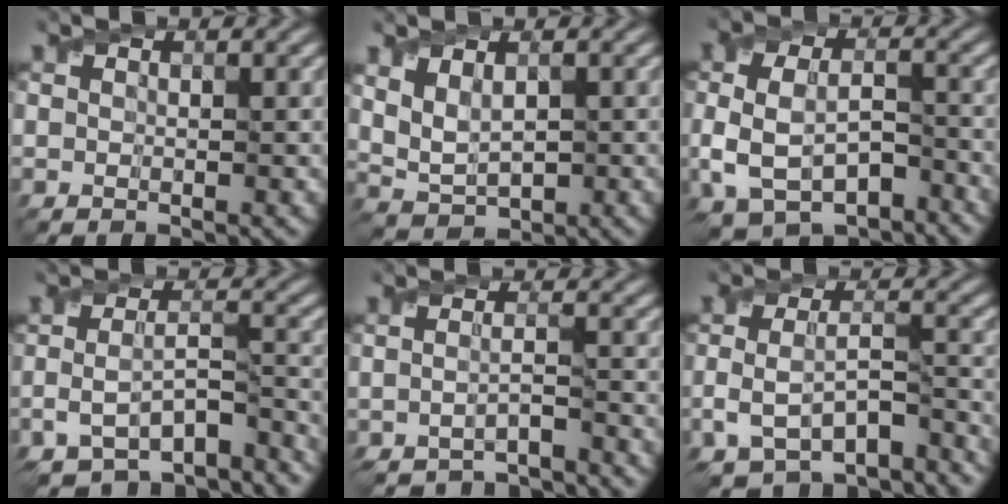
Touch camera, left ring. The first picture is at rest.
{"total": 3.4, "force": [1.1, 2.0, 2.4], "torque": [-0.052, -0.005, 0.030]}
{"total": 7.7, "force": [-2.9, 4.7, 5.4], "torque": [-0.111, -0.014, -0.038]}
{"total": 7.5, "force": [-5.4, 2.7, 4.4], "torque": [-0.079, -0.018, -0.069]}
{"total": 3.9, "force": [-3.6, 0.4, 1.4], "torque": [-0.023, -0.011, -0.059]}
{"total": 7.3, "force": [-4.4, 3.2, 4.9], "torque": [-0.101, -0.023, -0.055]}